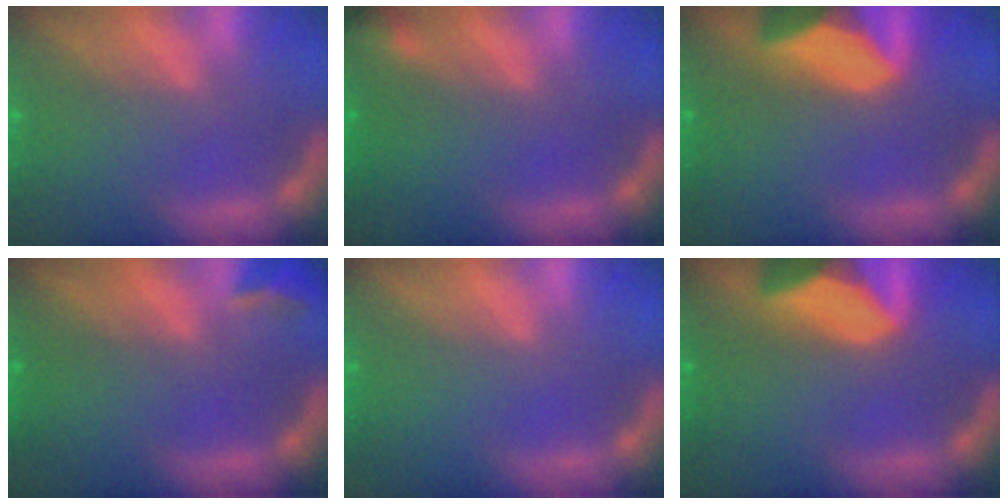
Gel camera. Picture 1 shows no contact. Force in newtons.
{"total": 1.4}
{"total": 8.9}
{"total": 1.9}
{"total": 0.0}
{"total": 8.9}